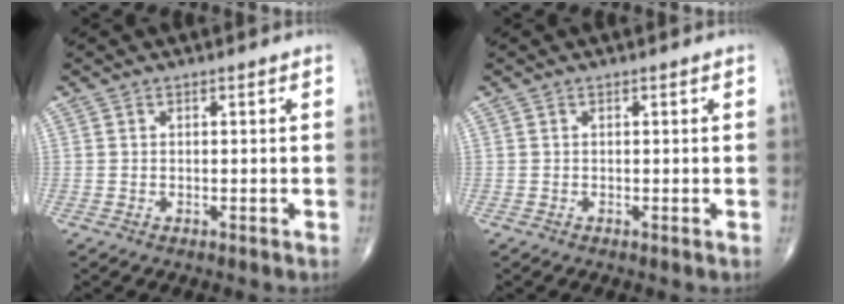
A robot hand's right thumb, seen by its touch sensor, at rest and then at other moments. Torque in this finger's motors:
{"motor_torque": [1.20, 1.18, -0.10, -0.18, 0.02]}